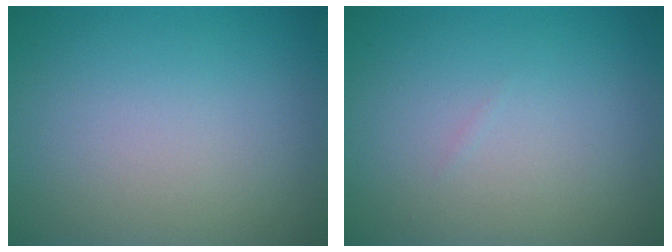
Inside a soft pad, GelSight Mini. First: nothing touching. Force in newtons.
{"total": 0.0}